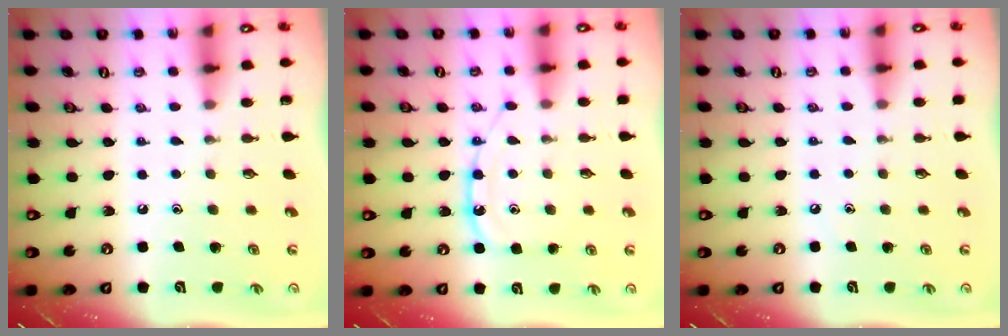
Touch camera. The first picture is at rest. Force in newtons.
{"total": 11.6, "press": 11.6, "slide": 1.0}
{"total": 1.5, "press": 1.5, "slide": 0.2}